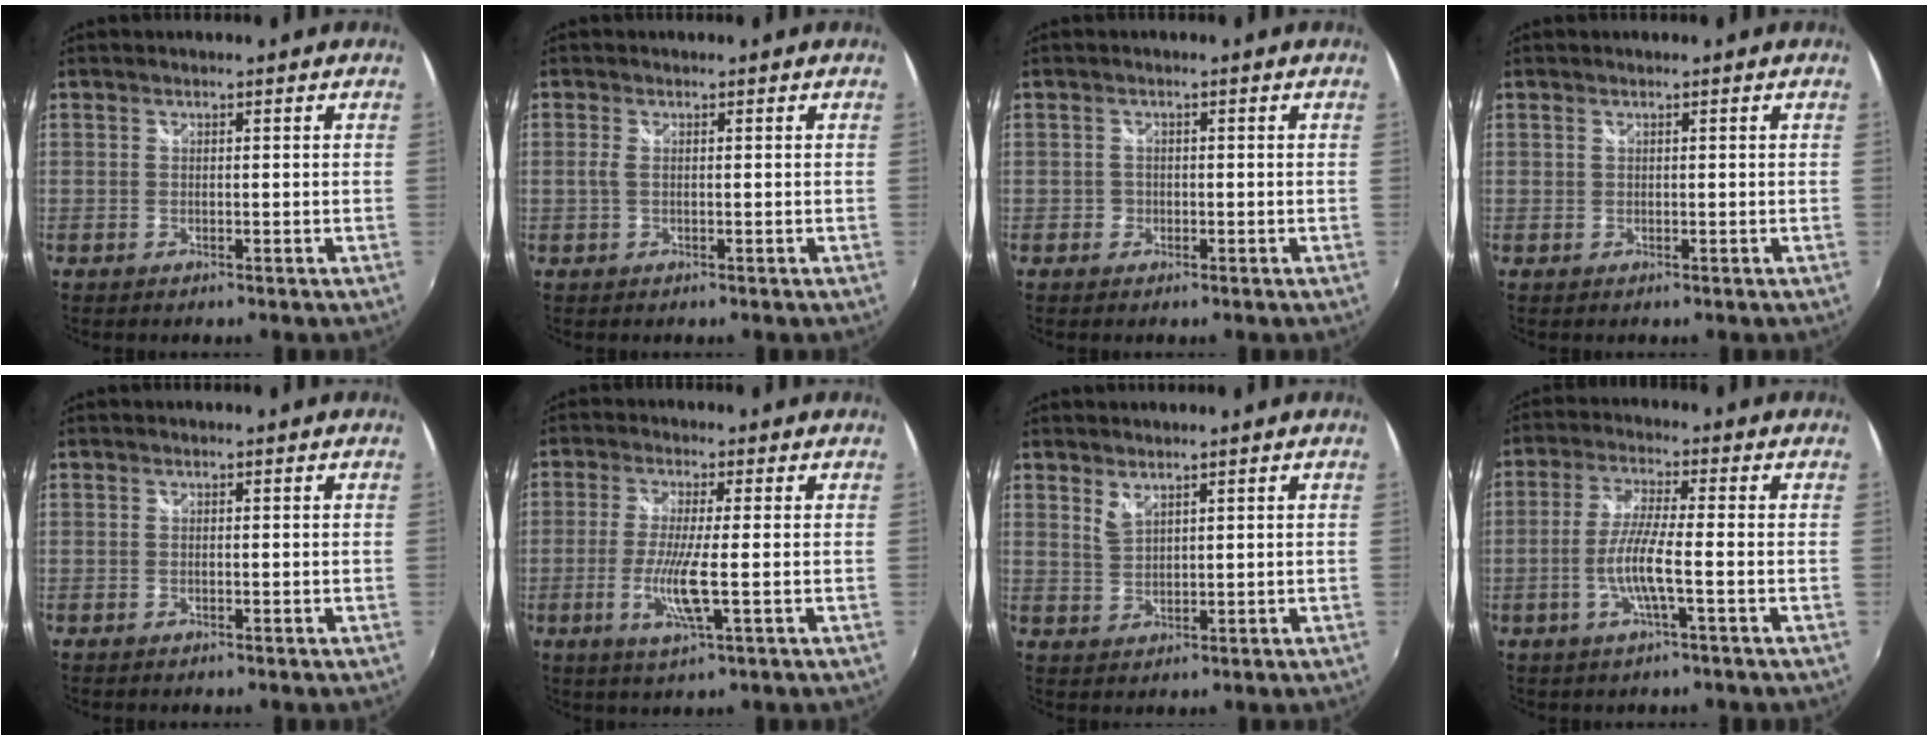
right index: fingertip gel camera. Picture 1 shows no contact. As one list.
[{"total": 1.3, "force": [0.0, 0.4, 1.3], "torque": [-0.027, 0.001, -0.002]}, {"total": 1.4, "force": [-0.6, 1.3, 0.1], "torque": [-0.001, 0.001, -0.009]}, {"total": 0.0}, {"total": 0.0}, {"total": 6.9, "force": [-1.6, -0.1, 6.7], "torque": [-0.136, -0.014, -0.034]}, {"total": 2.3, "force": [1.9, 0.6, 1.1], "torque": [-0.020, -0.001, 0.035]}, {"total": 6.7, "force": [-2.1, 0.0, 6.3], "torque": [-0.134, -0.002, -0.041]}]